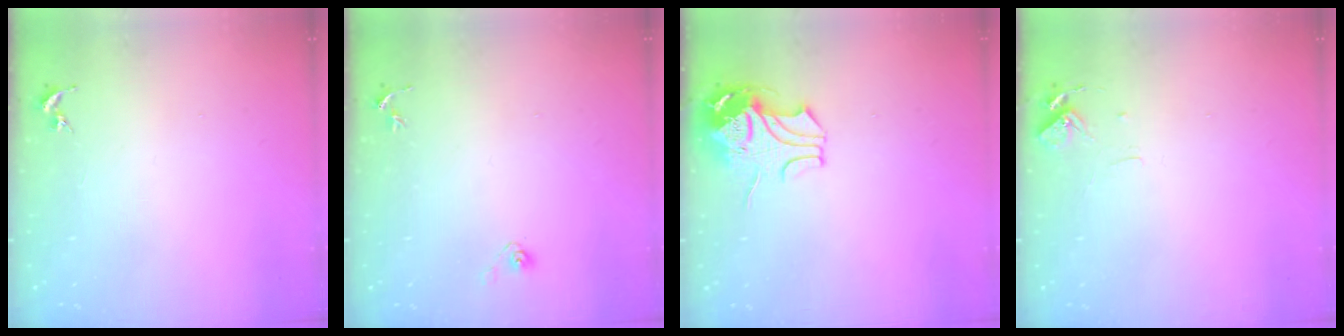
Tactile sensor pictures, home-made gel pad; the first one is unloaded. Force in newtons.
{"total": 3.5, "press": 3.2, "slide": 1.5}
{"total": 10.0, "press": 9.9, "slide": 1.5}
{"total": 6.2, "press": 6.2, "slide": 0.5}